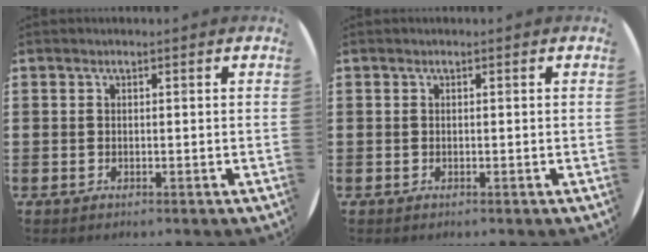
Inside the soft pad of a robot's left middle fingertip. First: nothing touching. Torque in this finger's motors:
{"motor_torque": [0.82, -0.85, 0.05, 0.02]}